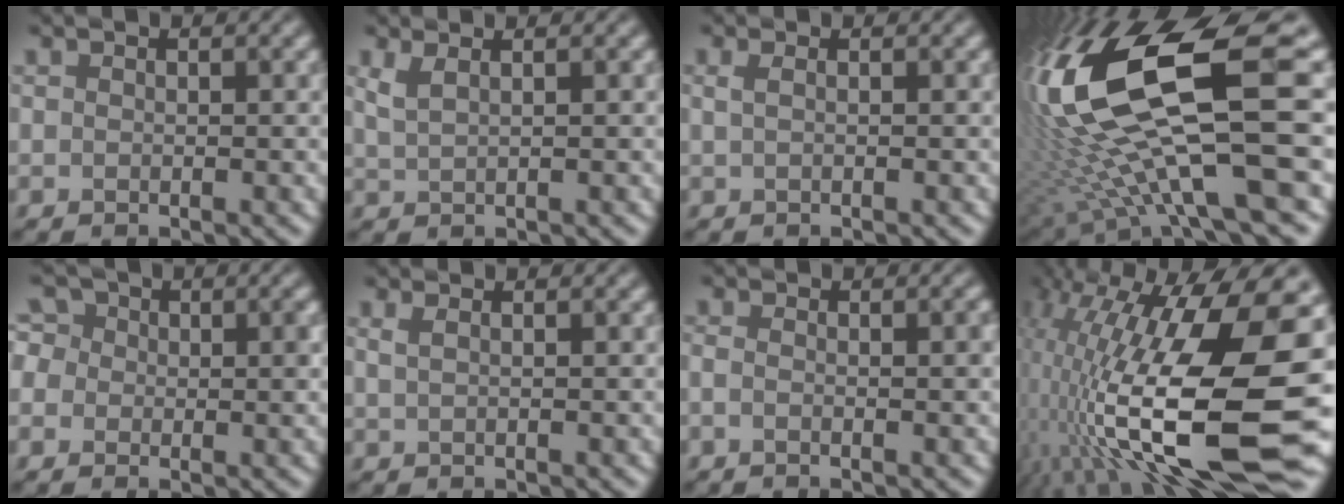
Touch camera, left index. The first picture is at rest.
{"total": 2.2, "force": [1.2, 0.9, 1.5], "torque": [-0.025, 0.000, 0.015]}
{"total": 1.4, "force": [0.4, 0.7, 1.1], "torque": [-0.016, -0.005, -0.005]}
{"total": 18.4, "force": [2.0, 6.0, 17.3], "torque": [-0.347, -0.031, 0.056]}
{"total": 4.4, "force": [1.0, 3.6, 2.4], "torque": [-0.035, 0.023, -0.014]}
{"total": 1.6, "force": [0.7, 0.8, 1.1], "torque": [-0.014, -0.004, -0.001]}
{"total": 1.9, "force": [-0.4, 0.8, 1.7], "torque": [-0.016, -0.004, -0.026]}
{"total": 17.5, "force": [0.2, 7.6, 15.7], "torque": [-0.303, 0.004, 0.000]}